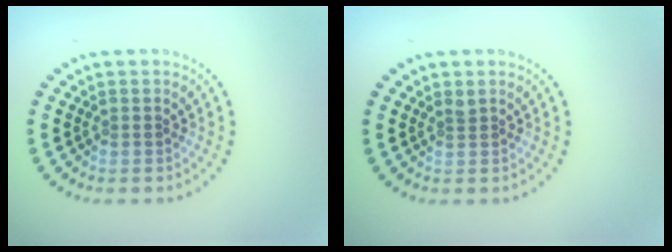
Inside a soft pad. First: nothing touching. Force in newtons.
{"total": 0.6, "press": 0.4, "slide": 0.5}